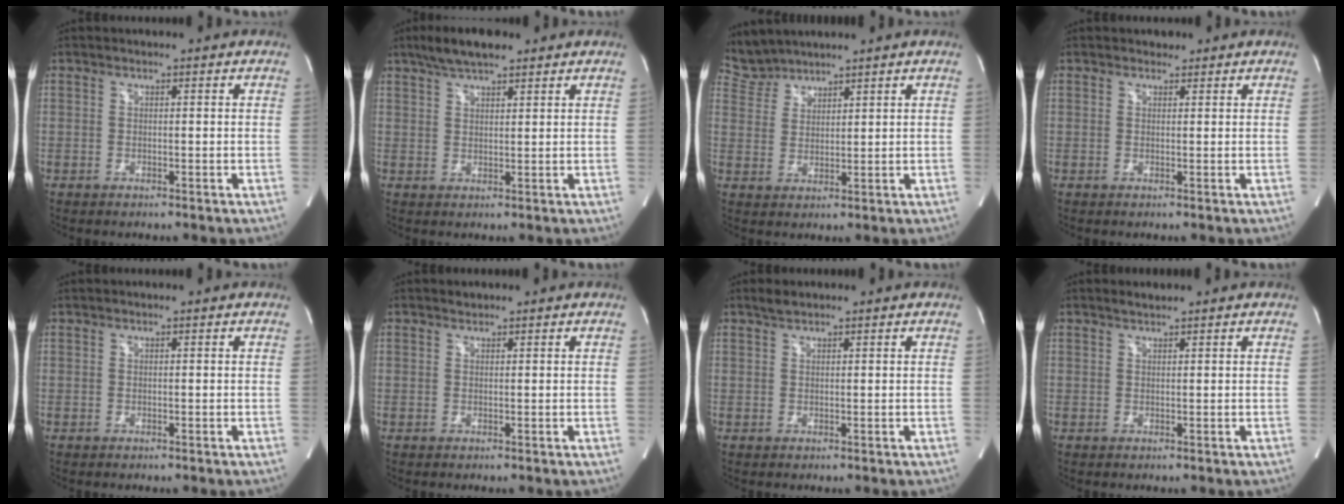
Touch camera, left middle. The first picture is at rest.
{"total": 6.2, "force": [4.7, 1.6, 3.7], "torque": [-0.078, 0.015, 0.085]}
{"total": 4.2, "force": [4.1, 0.6, -0.7], "torque": [0.004, 0.014, 0.091]}
{"total": 1.1, "force": [0.9, 0.6, 0.0], "torque": [-0.001, 0.002, 0.010]}
{"total": 0.0}
{"total": 0.6, "force": [0.6, 0.1, 0.0], "torque": [-0.010, 0.002, 0.012]}
{"total": 1.4, "force": [1.3, 0.3, 0.5], "torque": [-0.017, 0.005, 0.027]}
{"total": 1.0, "force": [1.0, 0.0, 0.3], "torque": [-0.013, 0.004, 0.022]}